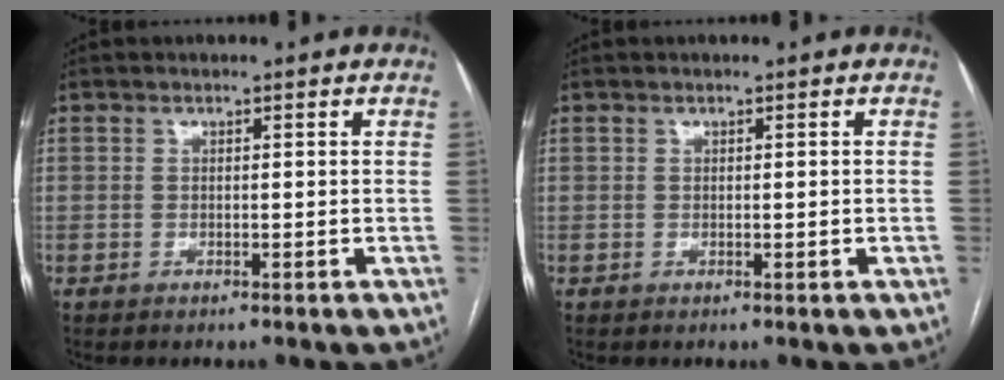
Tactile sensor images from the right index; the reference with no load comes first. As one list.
[{"total": 0.0}]